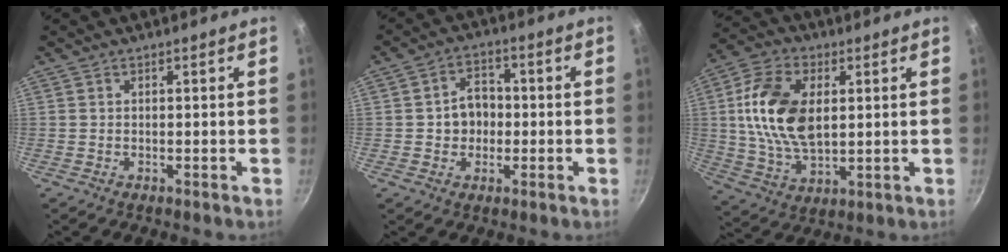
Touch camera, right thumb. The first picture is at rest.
{"total": 6.5, "force": [-0.5, 5.3, 3.6], "torque": [-0.021, 0.012, -0.010]}
{"total": 16.2, "force": [2.6, 9.8, 12.6], "torque": [-0.224, -0.006, 0.049]}